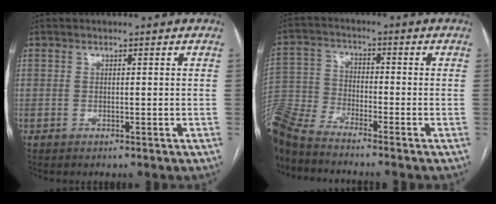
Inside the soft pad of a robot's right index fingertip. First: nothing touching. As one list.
[{"total": 13.5, "force": [-12.3, 2.0, 5.1], "torque": [-0.125, -0.006, -0.245]}]